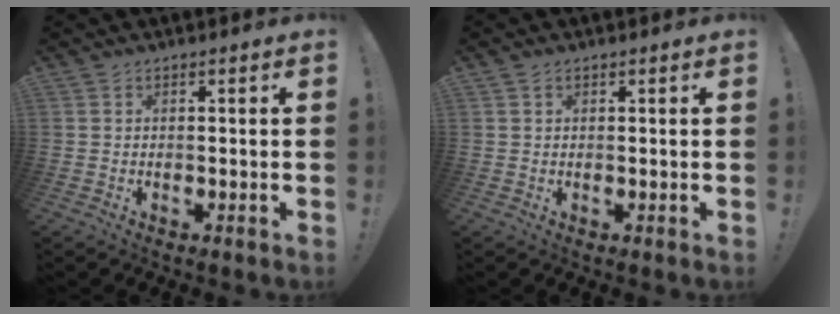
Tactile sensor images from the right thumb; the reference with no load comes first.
{"total": 0.7, "force": [0.4, 0.5, 0.2], "torque": [-0.009, 0.005, 0.008]}